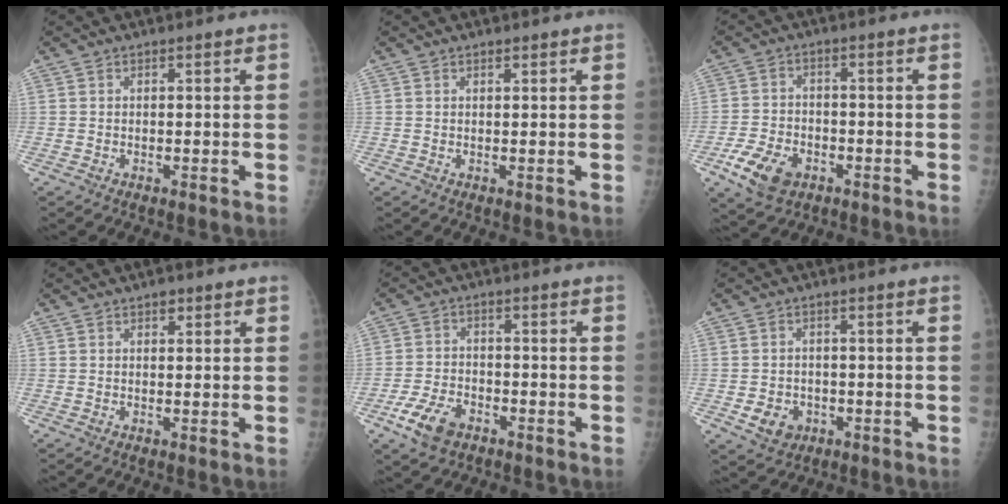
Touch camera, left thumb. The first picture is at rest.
{"total": 0.8, "force": [0.6, 0.4, 0.4], "torque": [-0.005, -0.004, 0.009]}
{"total": 8.8, "force": [-4.3, 5.8, 5.1], "torque": [-0.092, 0.012, -0.072]}
{"total": 1.5, "force": [0.9, 0.8, 0.8], "torque": [-0.003, -0.003, 0.011]}
{"total": 7.4, "force": [-4.2, 4.4, 4.3], "torque": [-0.082, 0.014, -0.075]}
{"total": 5.0, "force": [-1.6, 4.2, 2.2], "torque": [-0.022, 0.007, -0.017]}